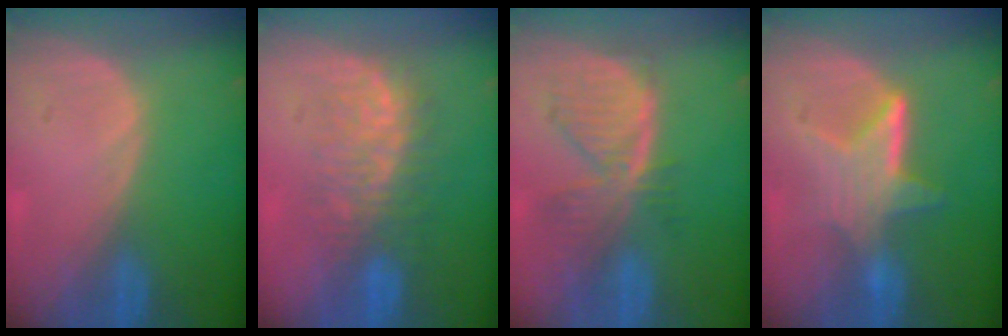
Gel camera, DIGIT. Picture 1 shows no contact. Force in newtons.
{"total": 7.6, "press": 7.5, "slide": 1.2}
{"total": 7.9, "press": 6.9, "slide": 3.9}
{"total": 6.6, "press": 6.0, "slide": 2.7}